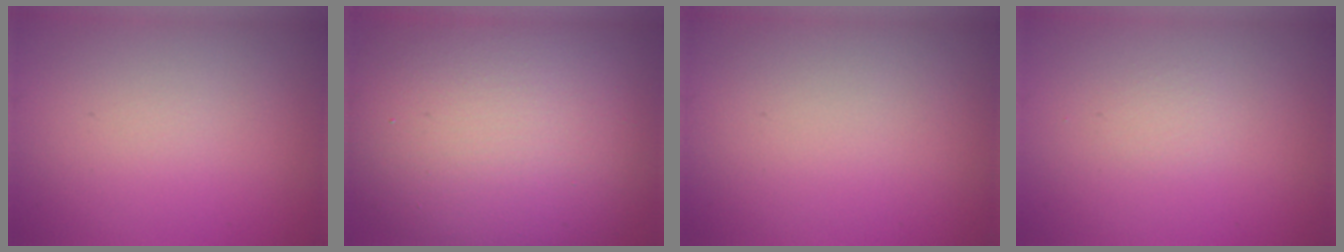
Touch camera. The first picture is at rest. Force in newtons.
{"total": 15.2, "press": 15.2, "slide": 1.1}
{"total": 0.0}
{"total": 0.0}